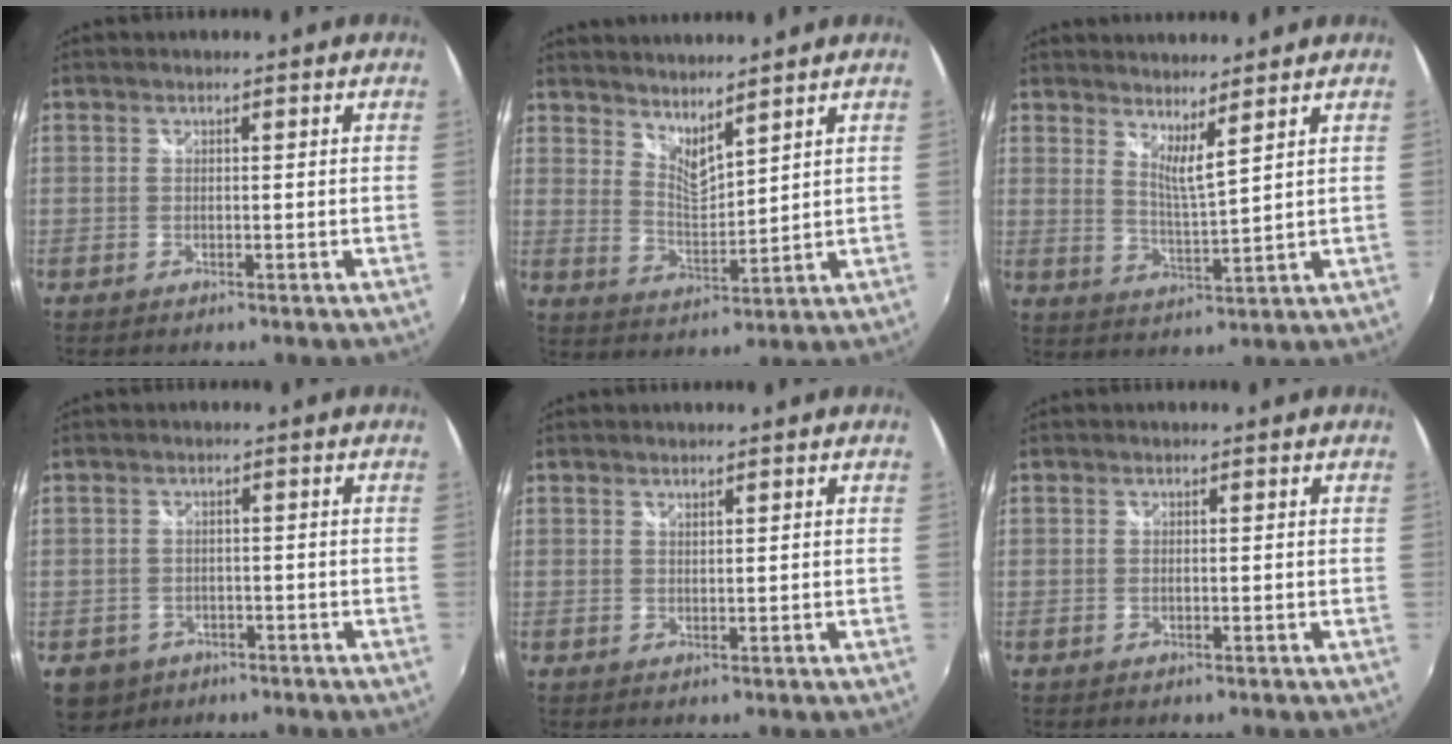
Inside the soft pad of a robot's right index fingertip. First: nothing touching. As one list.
[{"total": 6.6, "force": [5.8, 1.2, 2.9], "torque": [-0.042, -0.008, 0.103]}, {"total": 5.3, "force": [4.5, -0.2, 2.9], "torque": [-0.045, -0.012, 0.068]}, {"total": 5.5, "force": [-2.5, 4.8, 1.5], "torque": [-0.035, 0.005, -0.029]}, {"total": 0.7, "force": [0.7, 0.1, 0.2], "torque": [-0.003, 0.000, 0.012]}, {"total": 0.0}]